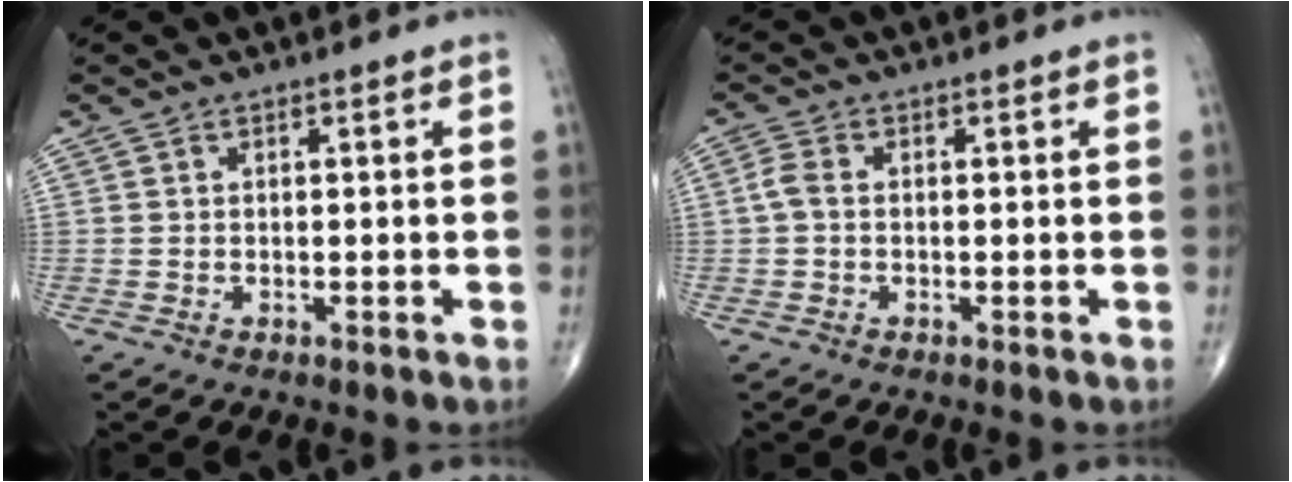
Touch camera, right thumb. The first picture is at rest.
{"total": 2.3, "force": [-0.2, 1.4, 1.8], "torque": [-0.042, 0.003, -0.010]}